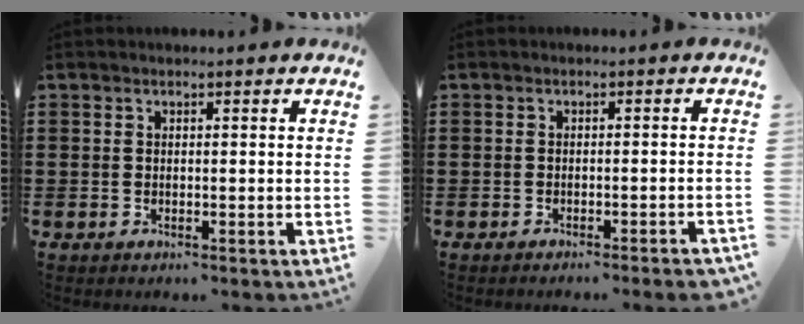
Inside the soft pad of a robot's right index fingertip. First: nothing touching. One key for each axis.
{"total": 1.6, "fx": -1.3, "fy": -0.2, "fz": 0.8, "tx": -0.013, "ty": 0.000, "tz": -0.025}